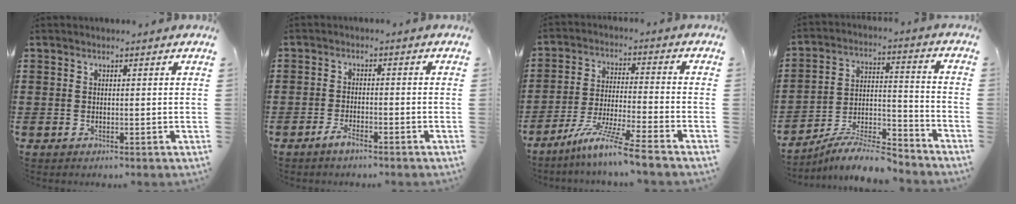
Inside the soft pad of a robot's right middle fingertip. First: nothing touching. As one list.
[{"total": 2.5, "force": [-1.9, 0.5, 1.6], "torque": [-0.028, 0.004, -0.035]}, {"total": 8.8, "force": [-7.2, -0.9, 5.0], "torque": [-0.097, -0.014, -0.140]}, {"total": 9.2, "force": [-8.5, 0.9, 3.4], "torque": [-0.050, 0.017, -0.162]}]